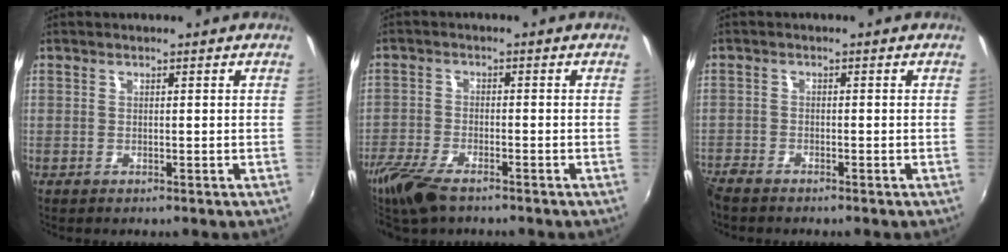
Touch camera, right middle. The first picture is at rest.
{"total": 8.8, "force": [-6.7, 2.6, 5.2], "torque": [-0.136, -0.029, -0.130]}
{"total": 4.2, "force": [-3.7, 0.9, 1.6], "torque": [-0.046, -0.020, -0.074]}